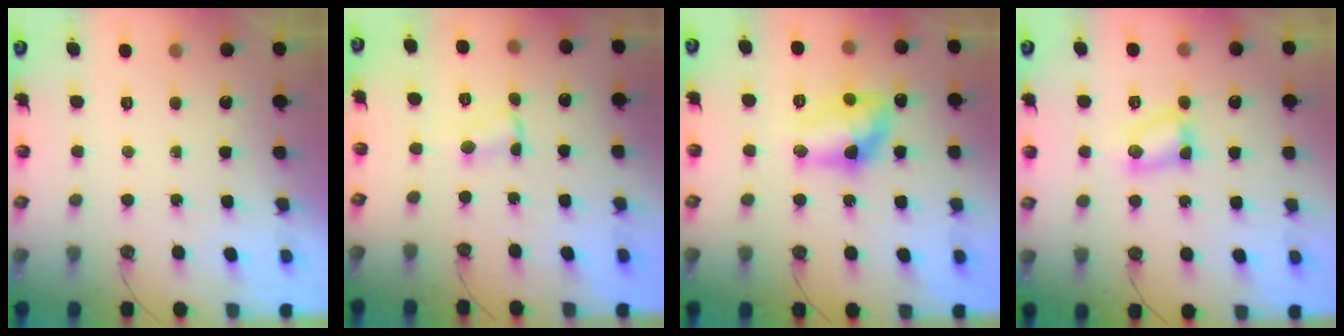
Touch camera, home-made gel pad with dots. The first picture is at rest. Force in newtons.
{"total": 3.0, "press": 1.0, "slide": 2.8}
{"total": 12.4, "press": 12.4, "slide": 0.7}
{"total": 5.7, "press": 4.5, "slide": 3.6}